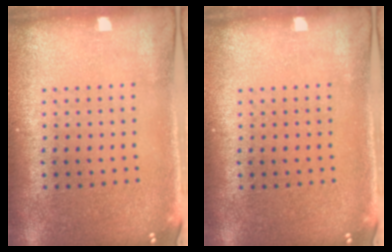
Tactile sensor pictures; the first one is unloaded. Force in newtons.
{"total": 0.0}